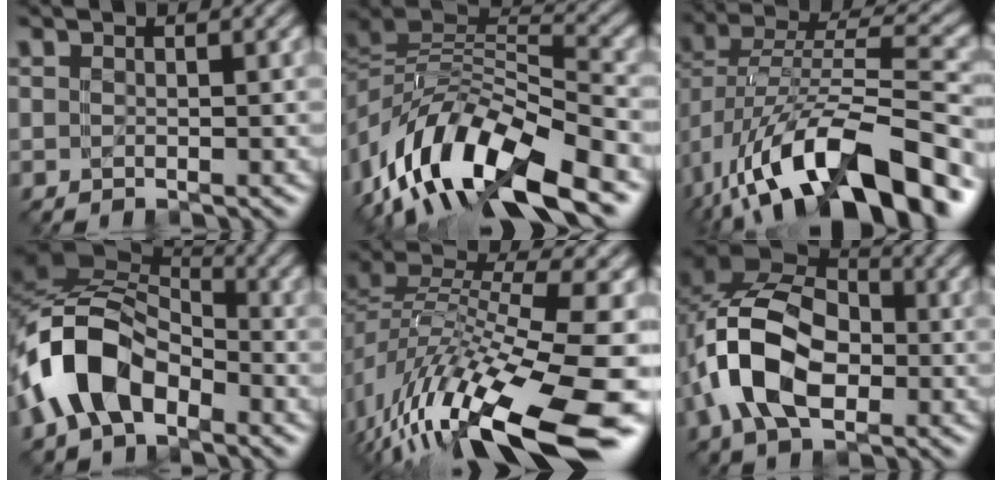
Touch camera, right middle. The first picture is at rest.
{"total": 12.9, "force": [-7.6, 5.5, 8.8], "torque": [-0.176, 0.006, -0.137]}
{"total": 13.9, "force": [-6.8, 5.8, 10.6], "torque": [-0.197, 0.008, -0.110]}
{"total": 8.5, "force": [-4.0, 5.4, 5.3], "torque": [-0.113, 0.012, -0.085]}
{"total": 14.3, "force": [-7.6, 4.1, 11.4], "torque": [-0.222, 0.004, -0.120]}
{"total": 10.0, "force": [-2.3, 6.5, 7.3], "torque": [-0.159, 0.012, -0.052]}